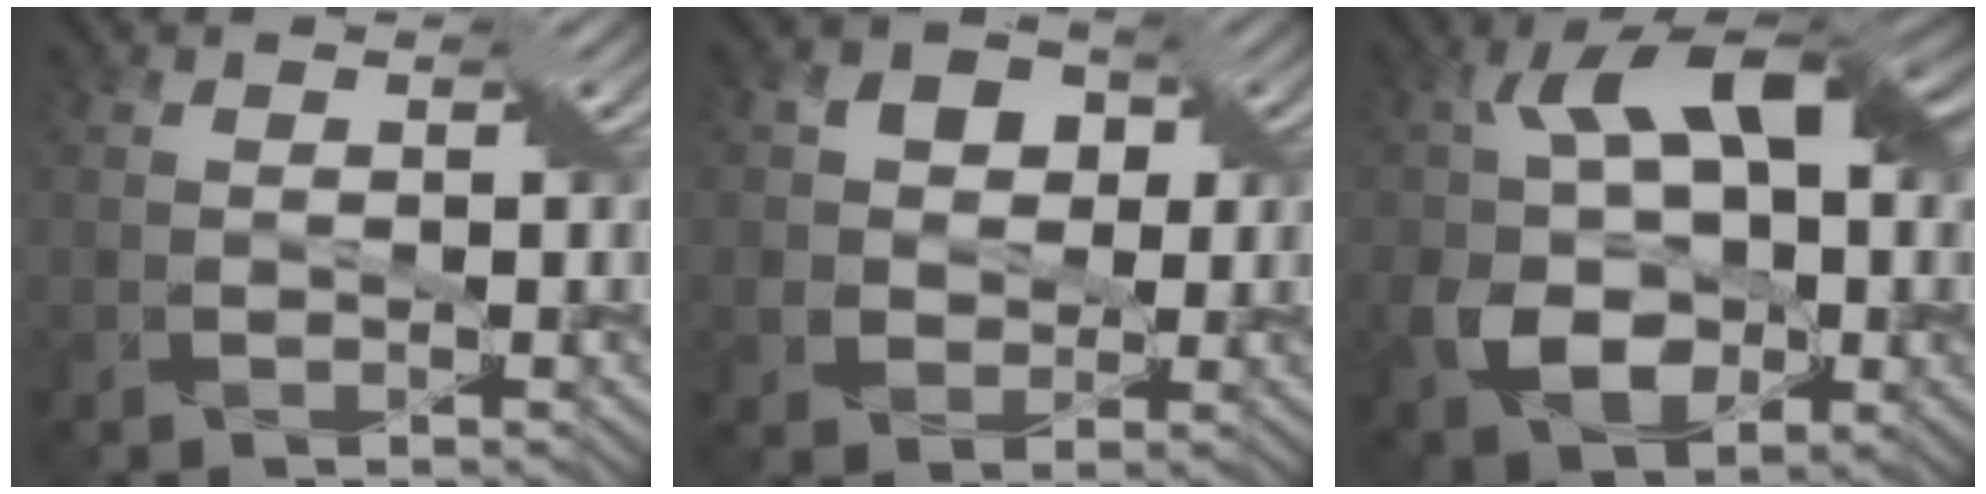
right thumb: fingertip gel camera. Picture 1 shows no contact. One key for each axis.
{"total": 6.5, "fx": 1.5, "fy": 5.7, "fz": 2.6, "tx": -0.067, "ty": 0.019, "tz": 0.014}
{"total": 12.7, "fx": 0.0, "fy": 8.2, "fz": 9.7, "tx": -0.176, "ty": -0.007, "tz": 0.002}